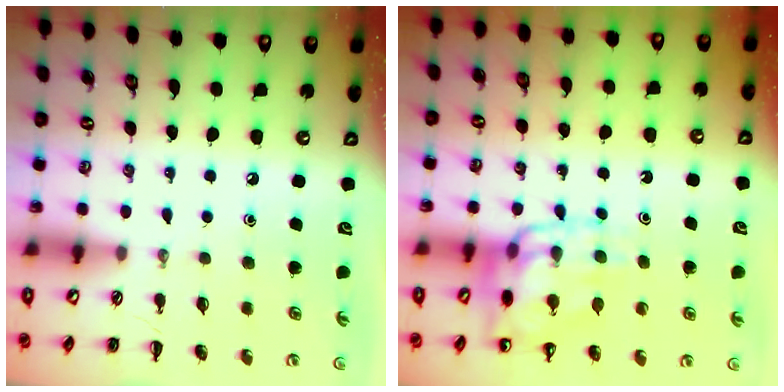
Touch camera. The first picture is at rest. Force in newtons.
{"total": 13.3, "press": 13.1, "slide": 2.7}